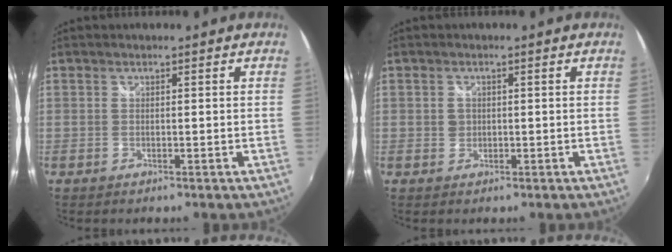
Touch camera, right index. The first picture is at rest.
{"total": 1.6, "force": [0.0, 1.5, 0.5], "torque": [-0.004, 0.001, -0.001]}